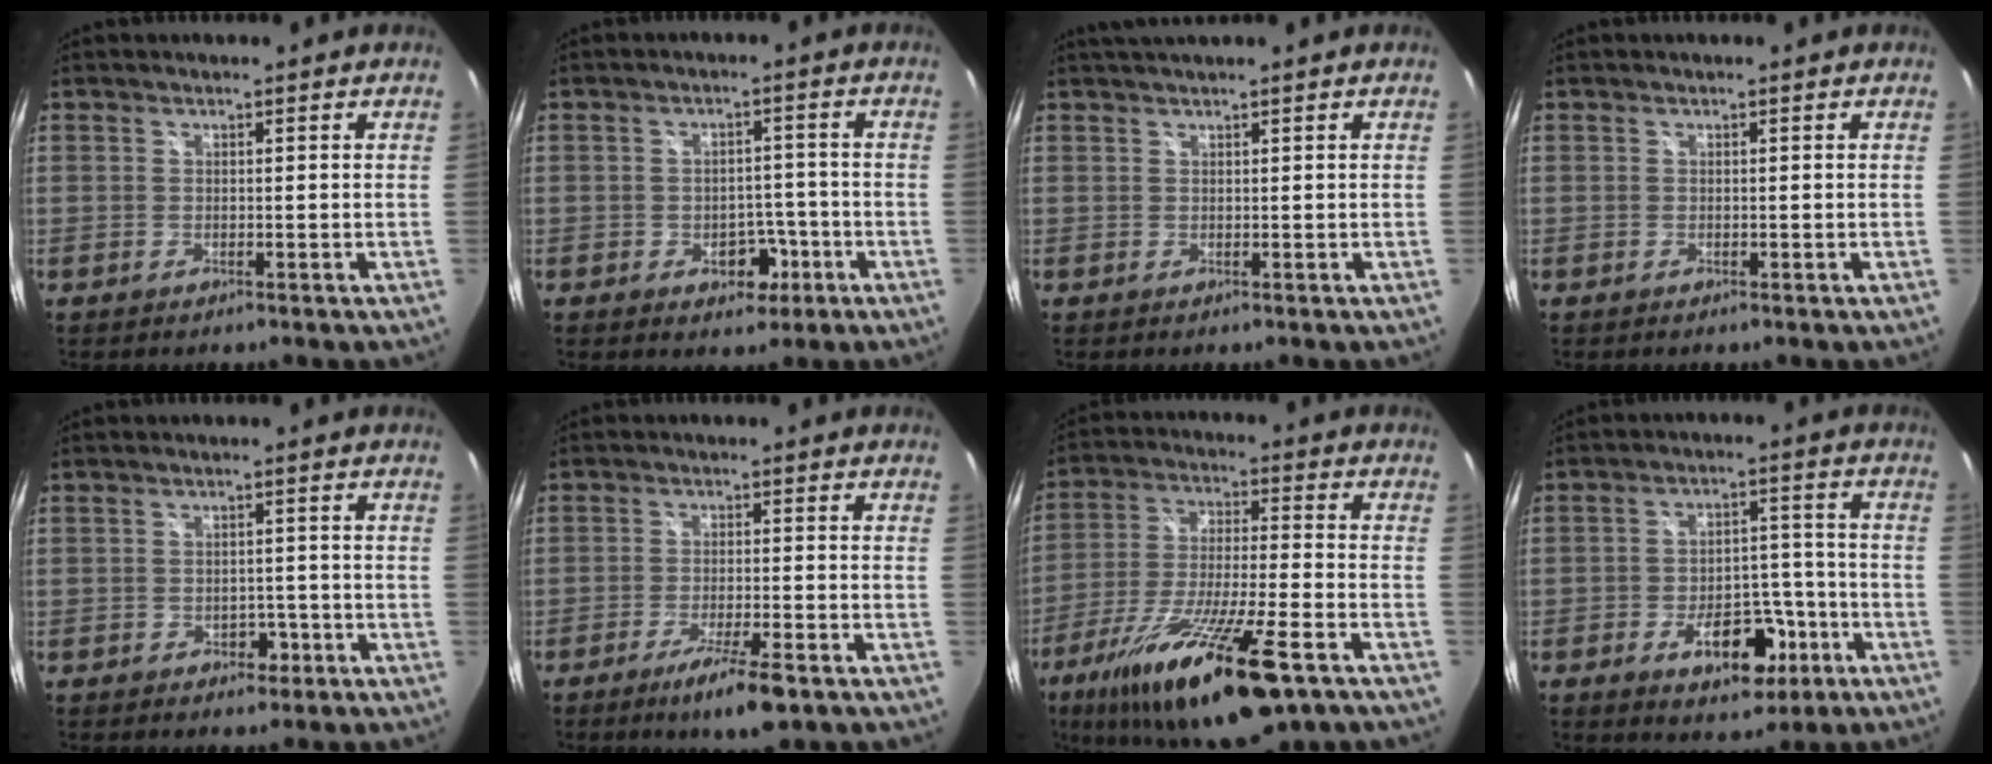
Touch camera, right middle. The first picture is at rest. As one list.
[{"total": 5.1, "force": [-2.3, 3.6, 2.8], "torque": [-0.049, 0.006, -0.022]}, {"total": 2.2, "force": [1.8, -0.5, 1.2], "torque": [-0.024, 0.002, 0.025]}, {"total": 0.0}, {"total": 2.7, "force": [-1.3, 2.0, 1.1], "torque": [-0.019, 0.001, -0.015]}, {"total": 7.6, "force": [-4.9, 0.7, 5.8], "torque": [-0.116, -0.020, -0.082]}, {"total": 22.7, "force": [-13.6, 4.3, 17.6], "torque": [-0.334, -0.053, -0.236]}, {"total": 11.2, "force": [-5.4, 6.4, 7.4], "torque": [-0.119, 0.018, -0.064]}]